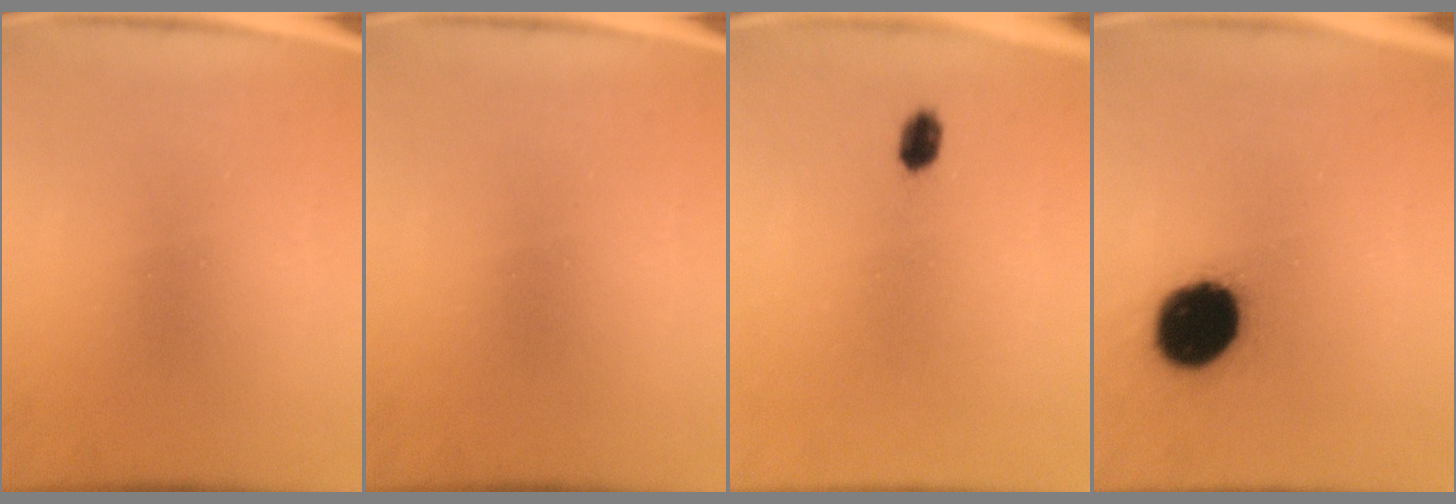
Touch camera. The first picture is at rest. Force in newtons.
{"total": 0.0}
{"total": 2.4}
{"total": 16.8}